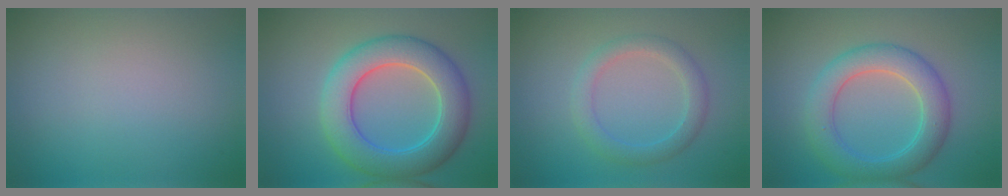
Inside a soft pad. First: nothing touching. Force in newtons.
{"total": 7.3, "press": 7.3, "slide": 0.2}
{"total": 2.6, "press": 2.6, "slide": 0.1}
{"total": 5.3, "press": 5.3, "slide": 0.2}